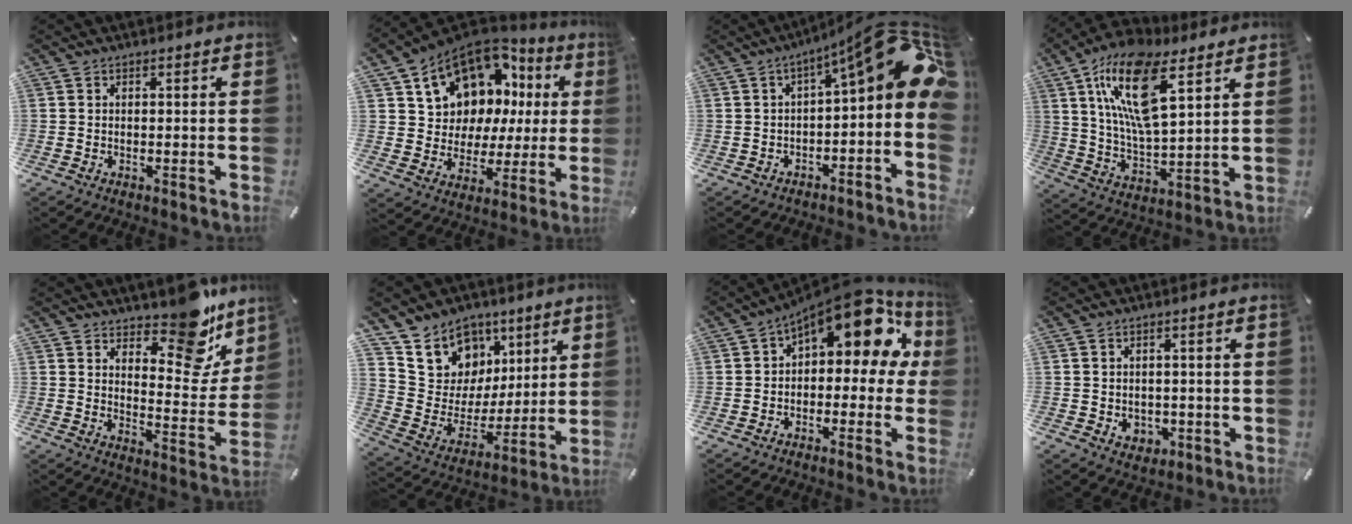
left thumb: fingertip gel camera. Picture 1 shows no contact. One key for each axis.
{"total": 13.4, "fx": 8.1, "fy": 9.8, "fz": 4.3, "tx": -0.083, "ty": -0.074, "tz": 0.157}
{"total": 16.6, "fx": 5.1, "fy": 4.7, "fz": 15.1, "tx": -0.197, "ty": -0.038, "tz": 0.079}
{"total": 18.9, "fx": 10.1, "fy": 7.4, "fz": 14.2, "tx": -0.303, "ty": -0.039, "tz": 0.167}
{"total": 13.7, "fx": 11.2, "fy": 5.7, "fz": 5.5, "tx": -0.041, "ty": -0.110, "tz": 0.192}
{"total": 12.5, "fx": 6.8, "fy": 10.5, "fz": 0.3, "tx": -0.017, "ty": -0.072, "tz": 0.139}
{"total": 14.6, "fx": 8.0, "fy": 6.6, "fz": 10.3, "tx": -0.148, "ty": -0.058, "tz": 0.133}
{"total": 3.2, "fx": -0.3, "fy": 3.0, "fz": 1.0, "tx": -0.004, "ty": -0.001, "tz": -0.008}